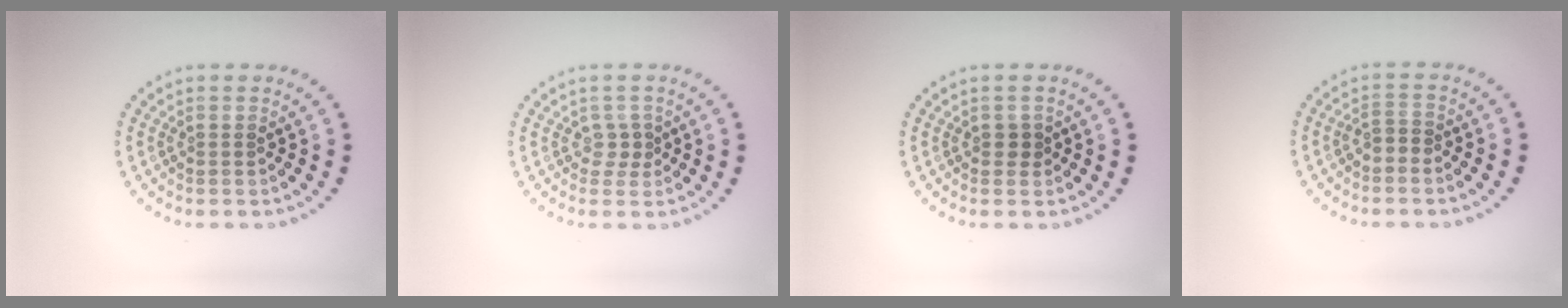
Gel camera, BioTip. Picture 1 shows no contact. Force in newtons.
{"total": 1.2, "press": 0.9, "slide": 0.7}
{"total": 0.8, "press": 0.7, "slide": 0.4}
{"total": 1.3, "press": 1.0, "slide": 0.9}